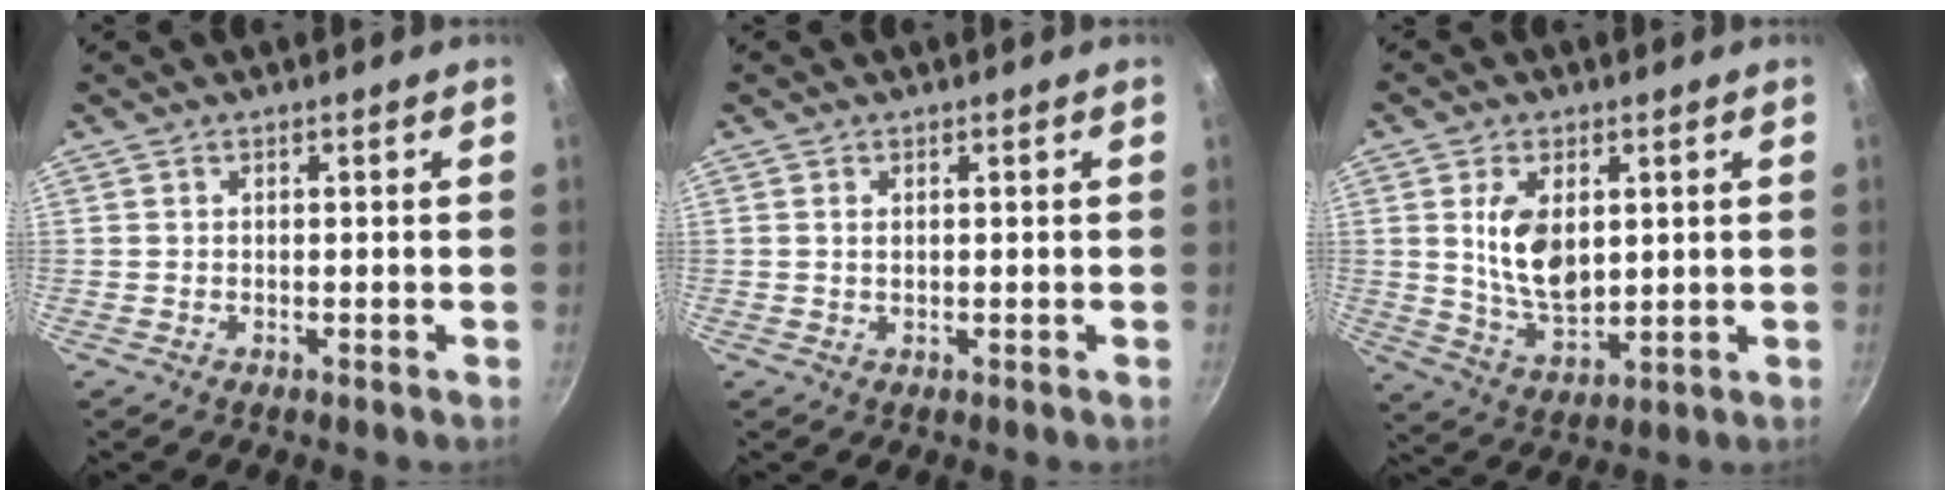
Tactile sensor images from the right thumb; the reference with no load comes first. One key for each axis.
{"total": 0.9, "fx": 0.3, "fy": 0.5, "fz": 0.7, "tx": -0.015, "ty": 0.001, "tz": 0.009}
{"total": 10.5, "fx": 2.1, "fy": 6.0, "fz": 8.3, "tx": -0.138, "ty": -0.019, "tz": 0.054}